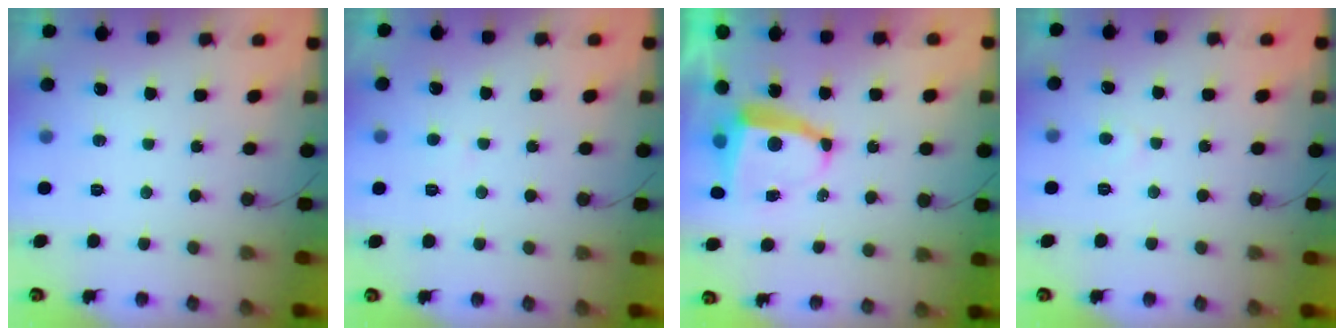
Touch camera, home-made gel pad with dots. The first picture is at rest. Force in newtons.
{"total": 2.3, "press": 2.3, "slide": 0.2}
{"total": 6.4, "press": 6.4, "slide": 0.4}
{"total": 2.4, "press": 2.4, "slide": 0.2}